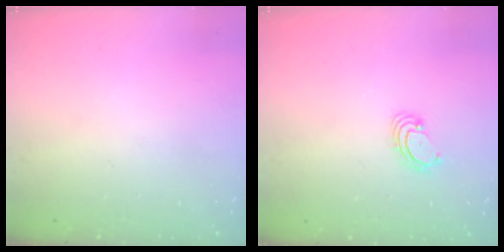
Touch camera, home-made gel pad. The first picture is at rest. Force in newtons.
{"total": 2.7, "press": 2.7, "slide": 0.3}